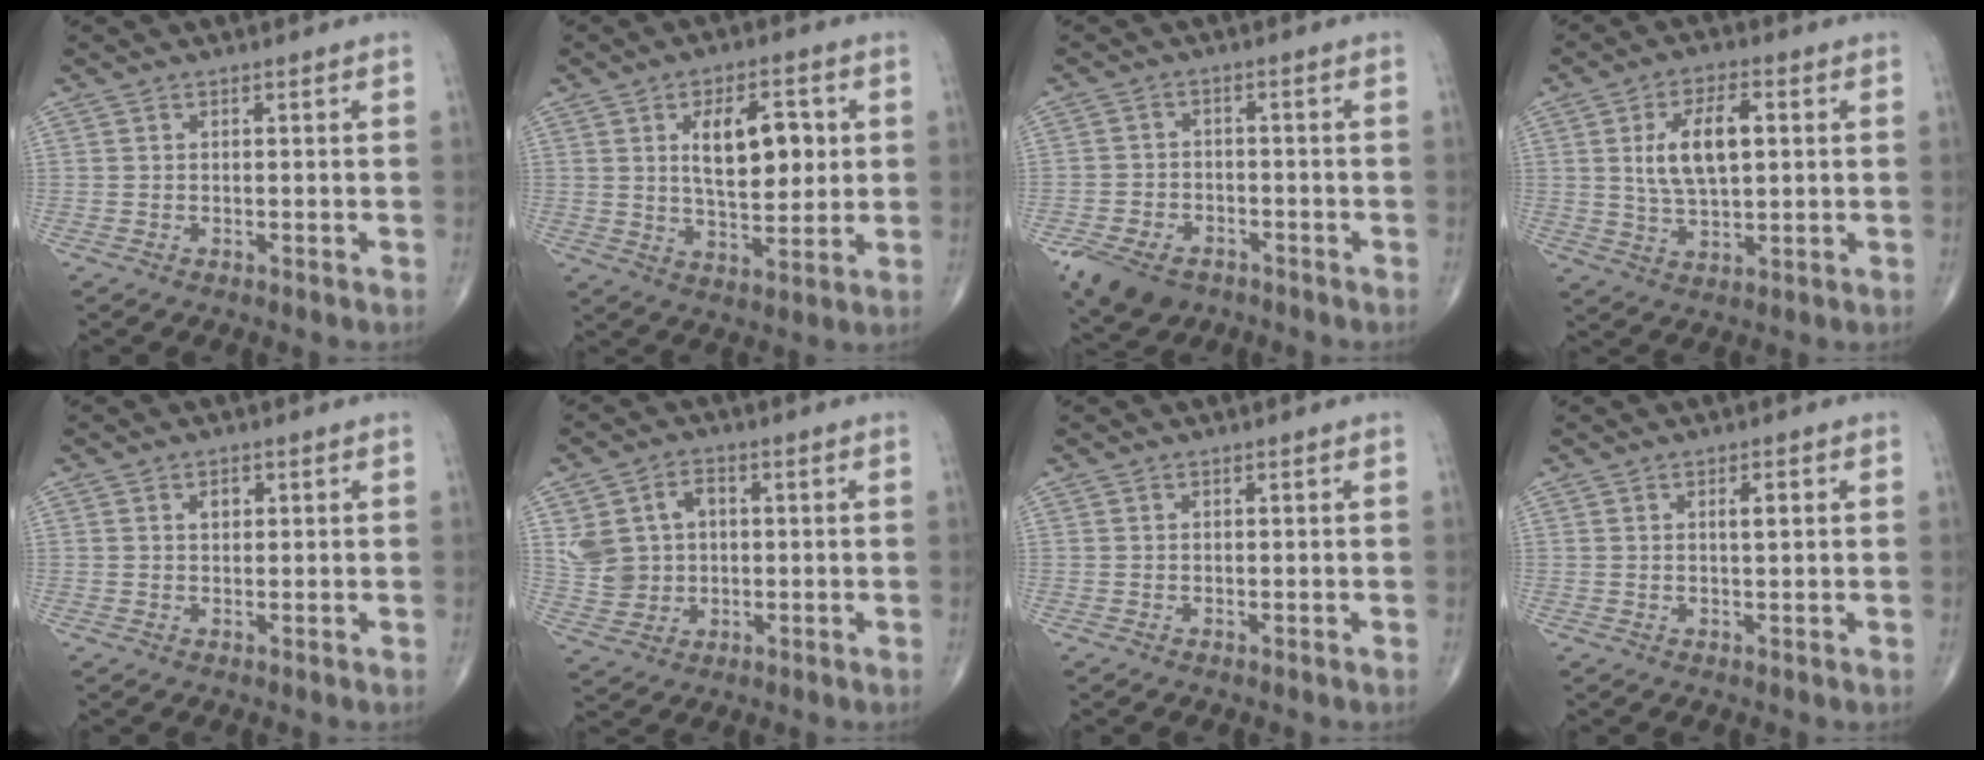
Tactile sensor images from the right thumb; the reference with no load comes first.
{"total": 12.4, "force": [2.7, 6.2, 10.4], "torque": [-0.139, -0.010, 0.047]}
{"total": 9.6, "force": [-5.9, 6.2, 4.4], "torque": [-0.081, 0.026, -0.095]}
{"total": 10.7, "force": [2.0, 5.0, 9.2], "torque": [-0.161, 0.001, 0.040]}
{"total": 1.7, "force": [0.7, 1.1, 1.1], "torque": [-0.011, -0.001, 0.010]}
{"total": 8.9, "force": [1.6, 7.4, 4.7], "torque": [-0.064, 0.003, 0.036]}
{"total": 0.0}
{"total": 2.4, "force": [0.7, 0.6, 2.2], "torque": [-0.034, -0.001, 0.009]}